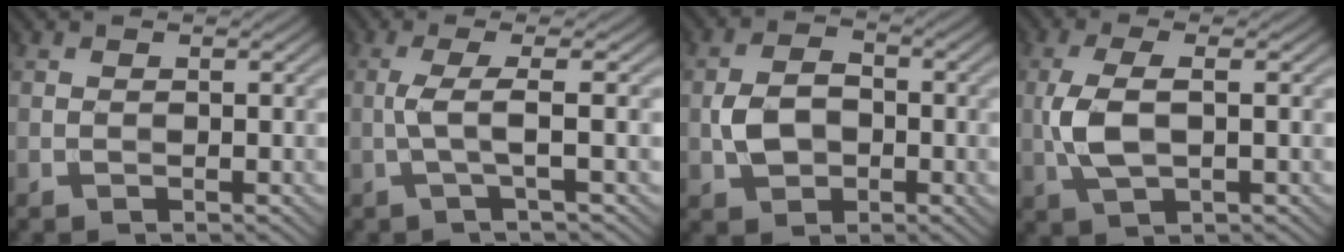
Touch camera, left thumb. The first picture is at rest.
{"total": 3.6, "force": [-0.1, 0.4, 3.6], "torque": [-0.065, 0.009, -0.016]}
{"total": 4.7, "force": [-0.9, 3.3, 3.1], "torque": [-0.062, -0.003, -0.020]}
{"total": 5.3, "force": [-0.1, 2.1, 4.9], "torque": [-0.125, 0.002, -0.003]}